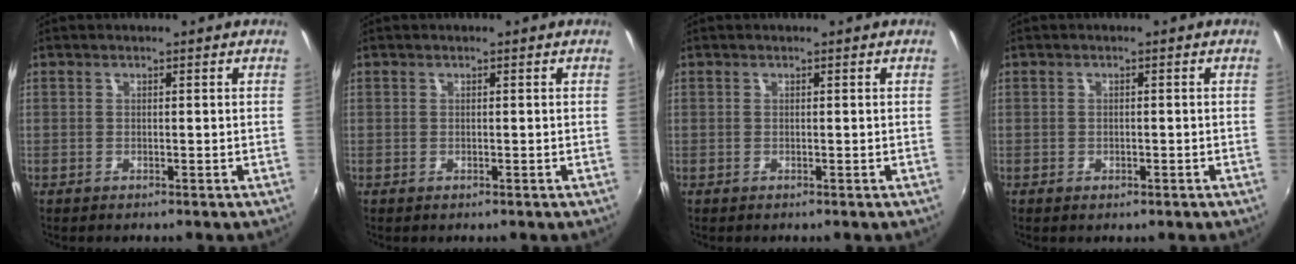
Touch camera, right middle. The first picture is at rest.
{"total": 0.0}
{"total": 0.0}
{"total": 1.2, "force": [-0.6, 0.8, 0.5], "torque": [-0.008, -0.003, -0.010]}